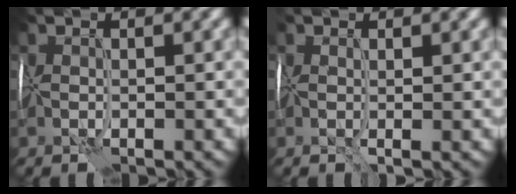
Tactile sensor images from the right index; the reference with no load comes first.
{"total": 0.9, "force": [0.5, 0.4, 0.6], "torque": [-0.014, 0.002, 0.007]}